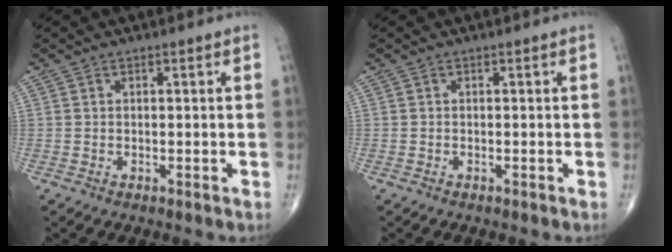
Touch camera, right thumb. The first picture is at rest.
{"total": 0.0}